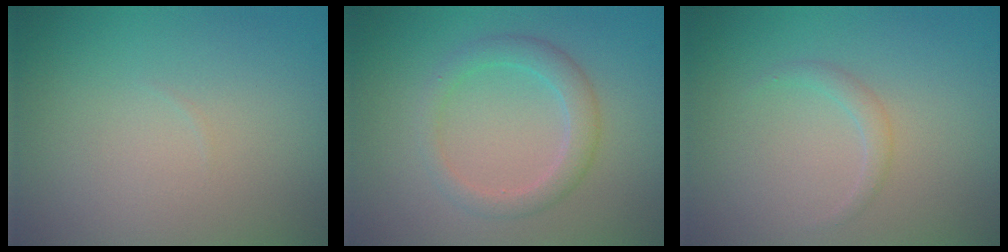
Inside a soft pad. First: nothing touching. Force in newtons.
{"total": 2.7, "press": 2.7, "slide": 0.1}
{"total": 1.1, "press": 1.1, "slide": 0.1}